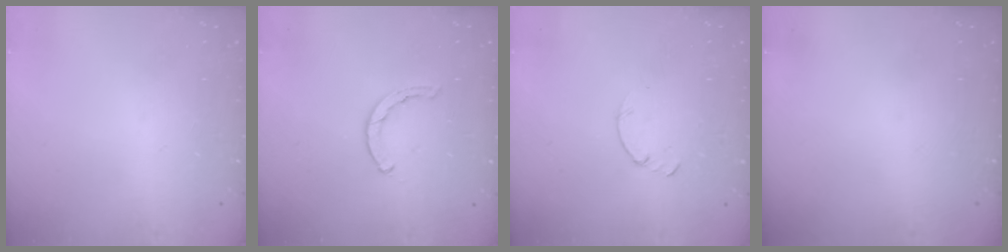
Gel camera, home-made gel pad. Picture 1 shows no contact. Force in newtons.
{"total": 0.5, "press": 0.5, "slide": 0.2}
{"total": 0.0}
{"total": 0.0}